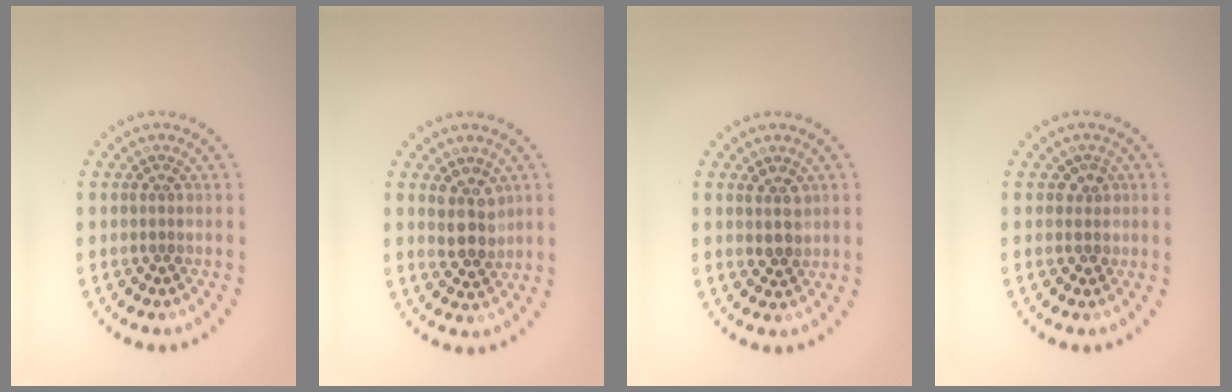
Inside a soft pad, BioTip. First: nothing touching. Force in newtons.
{"total": 2.9, "press": 2.6, "slide": 1.2}
{"total": 1.9, "press": 1.8, "slide": 0.7}
{"total": 1.4, "press": 1.1, "slide": 0.9}